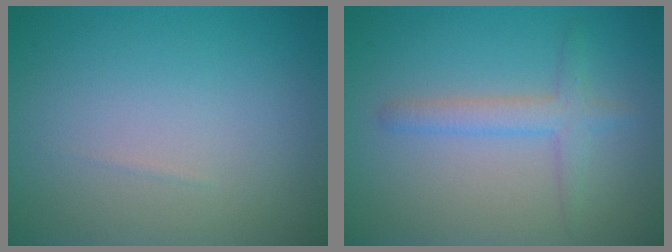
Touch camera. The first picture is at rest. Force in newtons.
{"total": 2.3, "press": 2.3, "slide": 0.0}